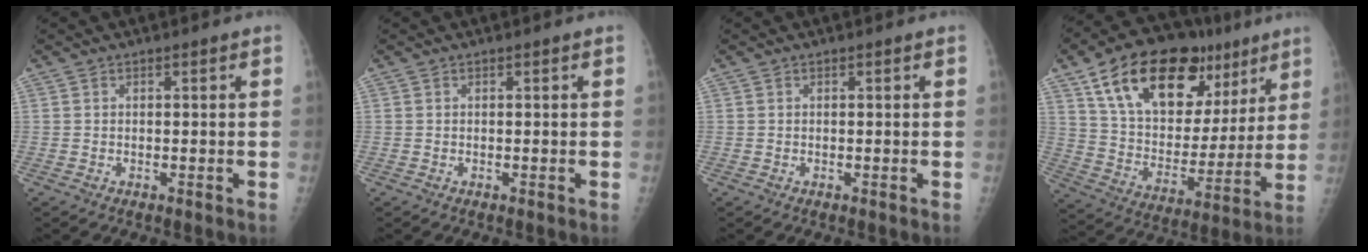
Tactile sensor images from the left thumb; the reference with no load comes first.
{"total": 0.0}
{"total": 0.0}
{"total": 26.6, "force": [14.1, 14.8, 17.0], "torque": [-0.233, -0.017, 0.239]}